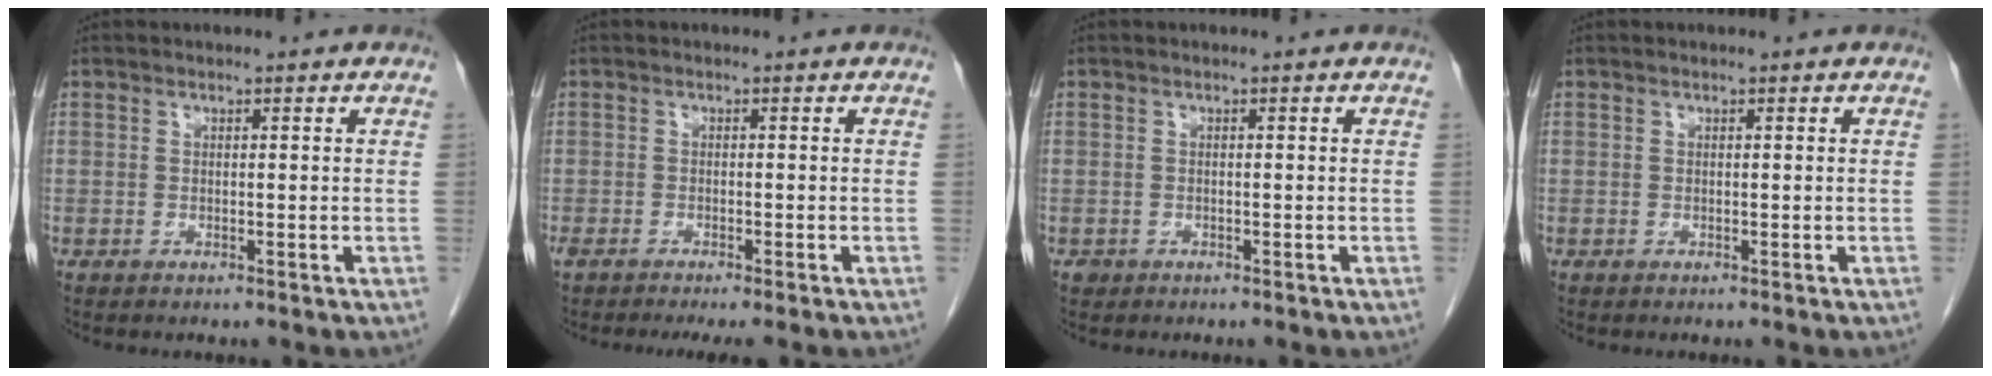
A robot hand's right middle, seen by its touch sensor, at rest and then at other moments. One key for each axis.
{"total": 6.5, "fx": -5.4, "fy": 0.8, "fz": 3.6, "tx": -0.048, "ty": -0.008, "tz": -0.081}
{"total": 0.7, "fx": -0.4, "fy": 0.6, "fz": 0.0, "tx": -0.003, "ty": 0.003, "tz": -0.006}
{"total": 0.0}